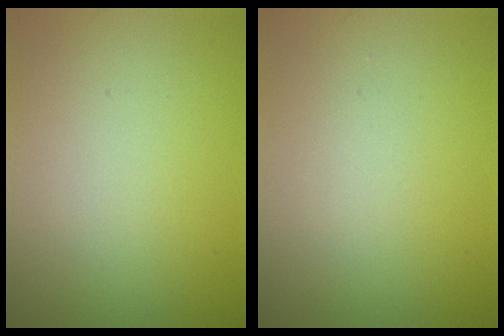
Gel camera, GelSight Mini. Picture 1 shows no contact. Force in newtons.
{"total": 0.6, "press": 0.6, "slide": 0.0}